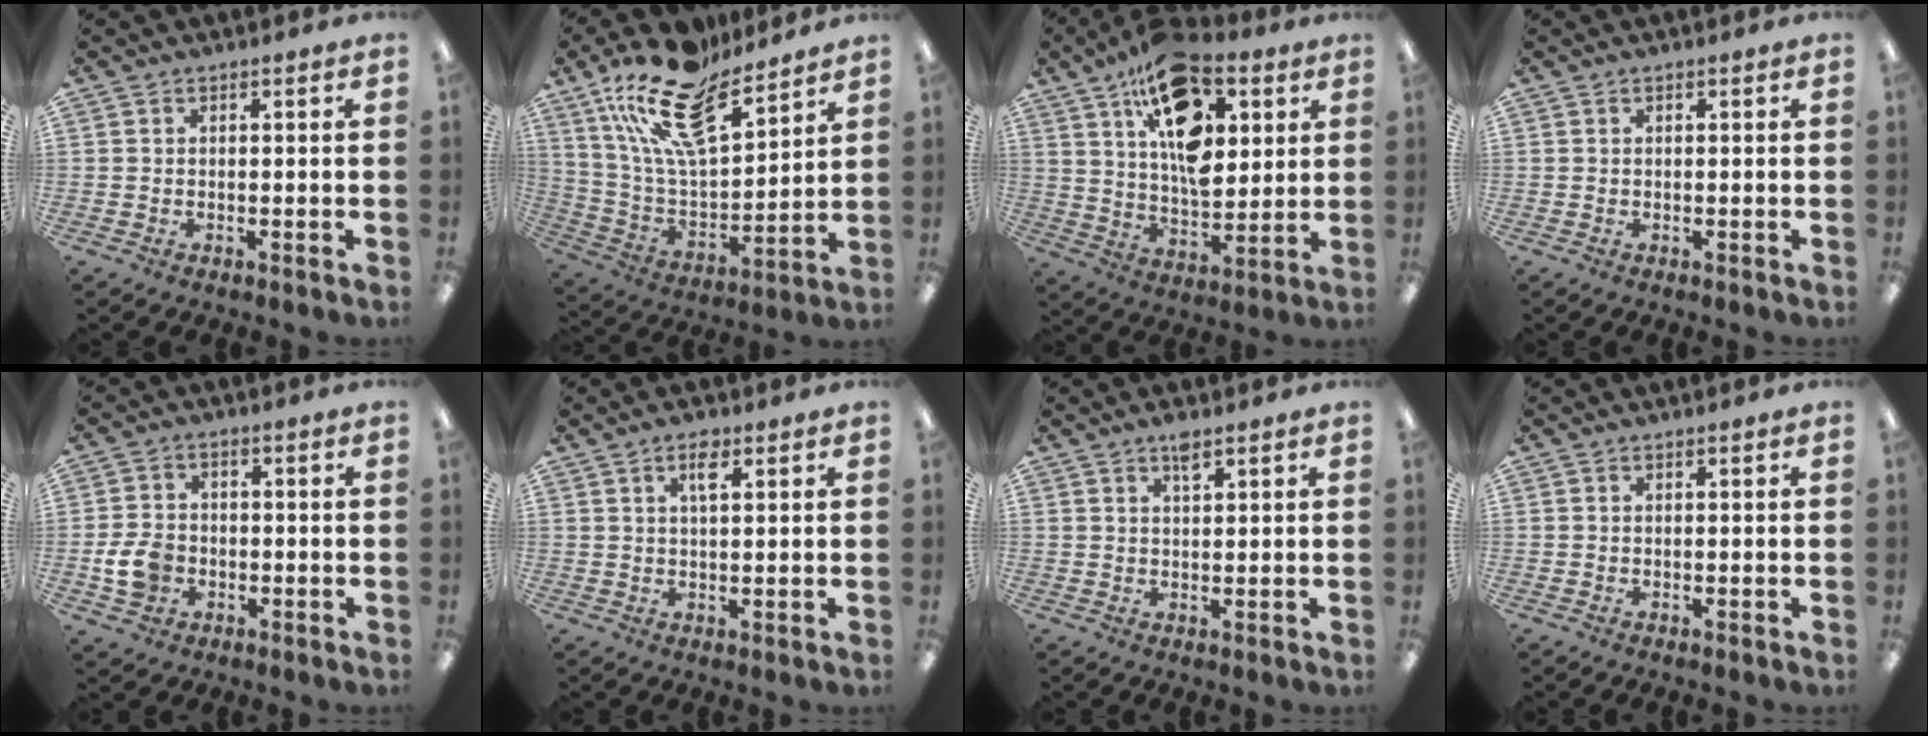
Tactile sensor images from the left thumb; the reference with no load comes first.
{"total": 21.2, "force": [14.6, 8.5, 12.7], "torque": [-0.234, -0.089, 0.258]}
{"total": 19.9, "force": [9.3, 10.9, 13.8], "torque": [-0.204, -0.040, 0.162]}
{"total": 0.0}
{"total": 7.2, "force": [-1.8, 5.6, 4.2], "torque": [-0.082, 0.009, -0.033]}
{"total": 3.9, "force": [2.1, 1.4, 2.9], "torque": [-0.049, -0.001, 0.032]}
{"total": 3.1, "force": [2.1, 1.0, 2.0], "torque": [-0.038, -0.001, 0.036]}
{"total": 0.0}